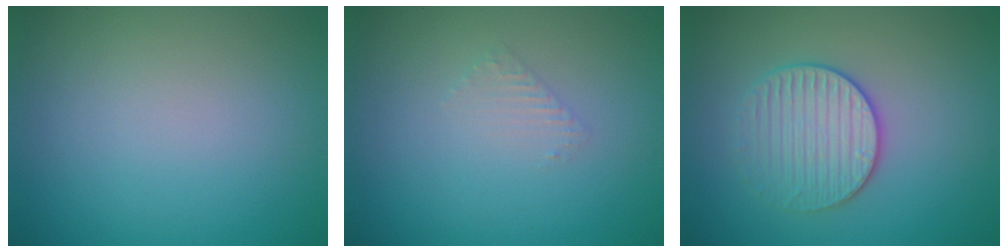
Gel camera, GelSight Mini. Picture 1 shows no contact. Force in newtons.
{"total": 0.9, "press": 0.9, "slide": 0.2}
{"total": 3.2, "press": 3.0, "slide": 1.1}